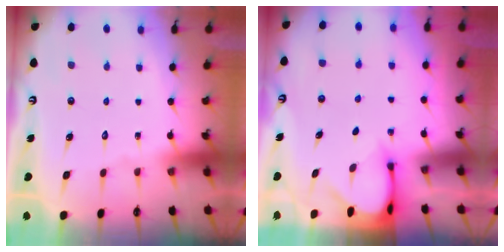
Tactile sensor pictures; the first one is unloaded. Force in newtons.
{"total": 3.3, "press": 3.3, "slide": 0.3}